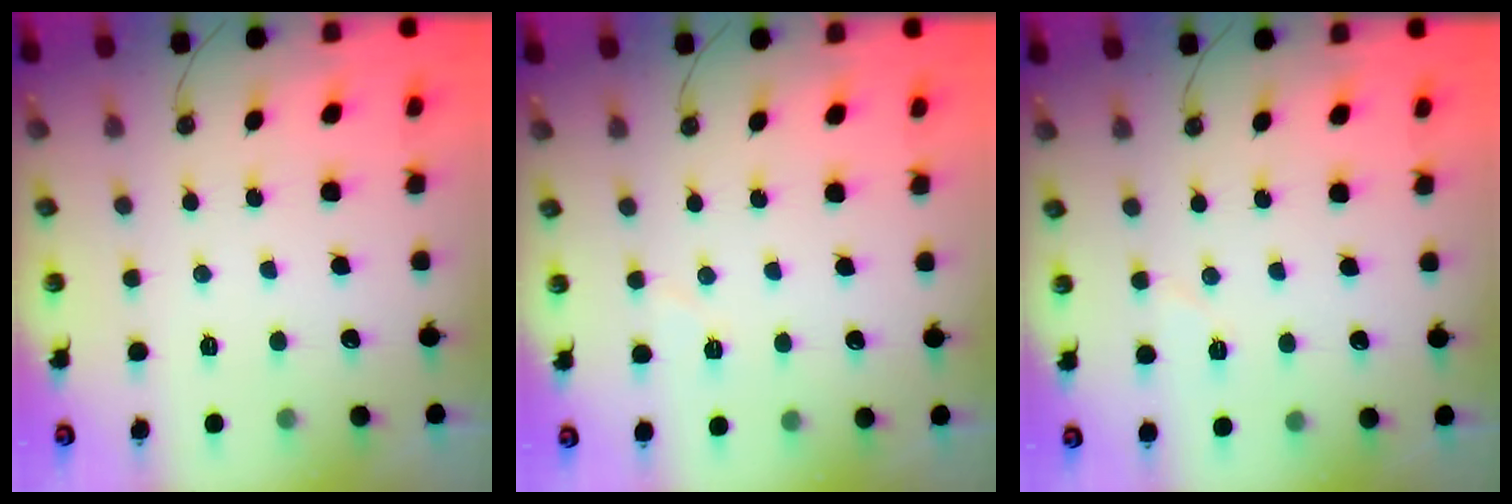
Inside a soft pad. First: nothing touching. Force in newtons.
{"total": 4.5, "press": 3.8, "slide": 2.4}
{"total": 4.4, "press": 4.1, "slide": 1.6}